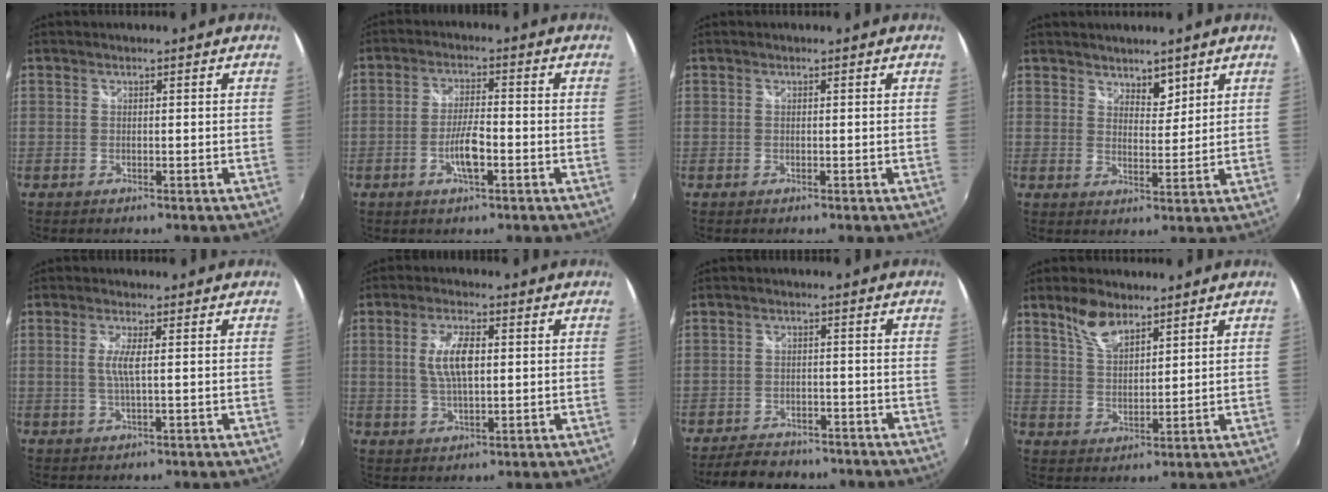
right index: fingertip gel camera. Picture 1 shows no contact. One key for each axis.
{"total": 5.5, "fx": -2.3, "fy": 1.4, "fz": 4.8, "tx": -0.096, "ty": -0.001, "tz": -0.041}
{"total": 0.0}
{"total": 3.8, "fx": 3.0, "fy": 1.9, "fz": 1.3, "tx": -0.012, "ty": 0.000, "tz": 0.050}
{"total": 3.2, "fx": 0.3, "fy": 0.0, "fz": 3.2, "tx": -0.064, "ty": -0.004, "tz": 0.004}
{"total": 6.9, "fx": 1.0, "fy": 2.5, "fz": 6.4, "tx": -0.126, "ty": 0.004, "tz": 0.021}
{"total": 9.1, "fx": -7.6, "fy": 3.9, "fz": 3.1, "tx": -0.080, "ty": 0.003, "tz": -0.109}
{"total": 6.8, "fx": 4.9, "fy": 2.9, "fz": 3.7, "tx": -0.066, "ty": 0.005, "tz": 0.097}